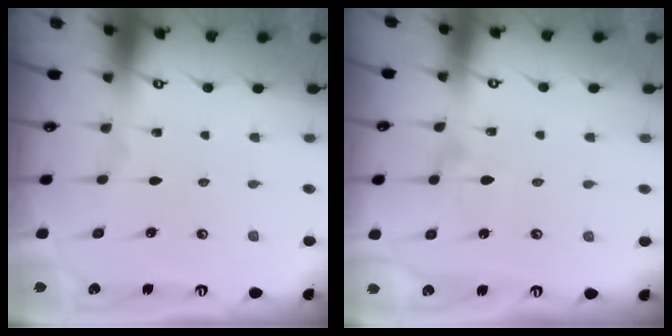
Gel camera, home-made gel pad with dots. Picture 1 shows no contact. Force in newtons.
{"total": 3.7, "press": 3.7, "slide": 0.2}